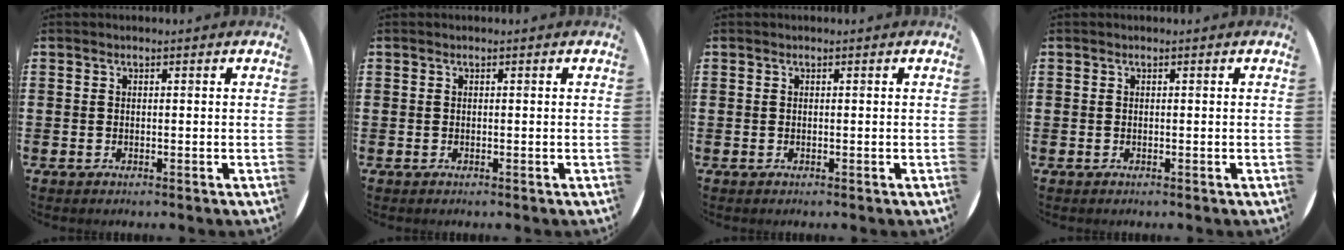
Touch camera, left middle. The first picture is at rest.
{"total": 0.0}
{"total": 0.0}
{"total": 0.0}